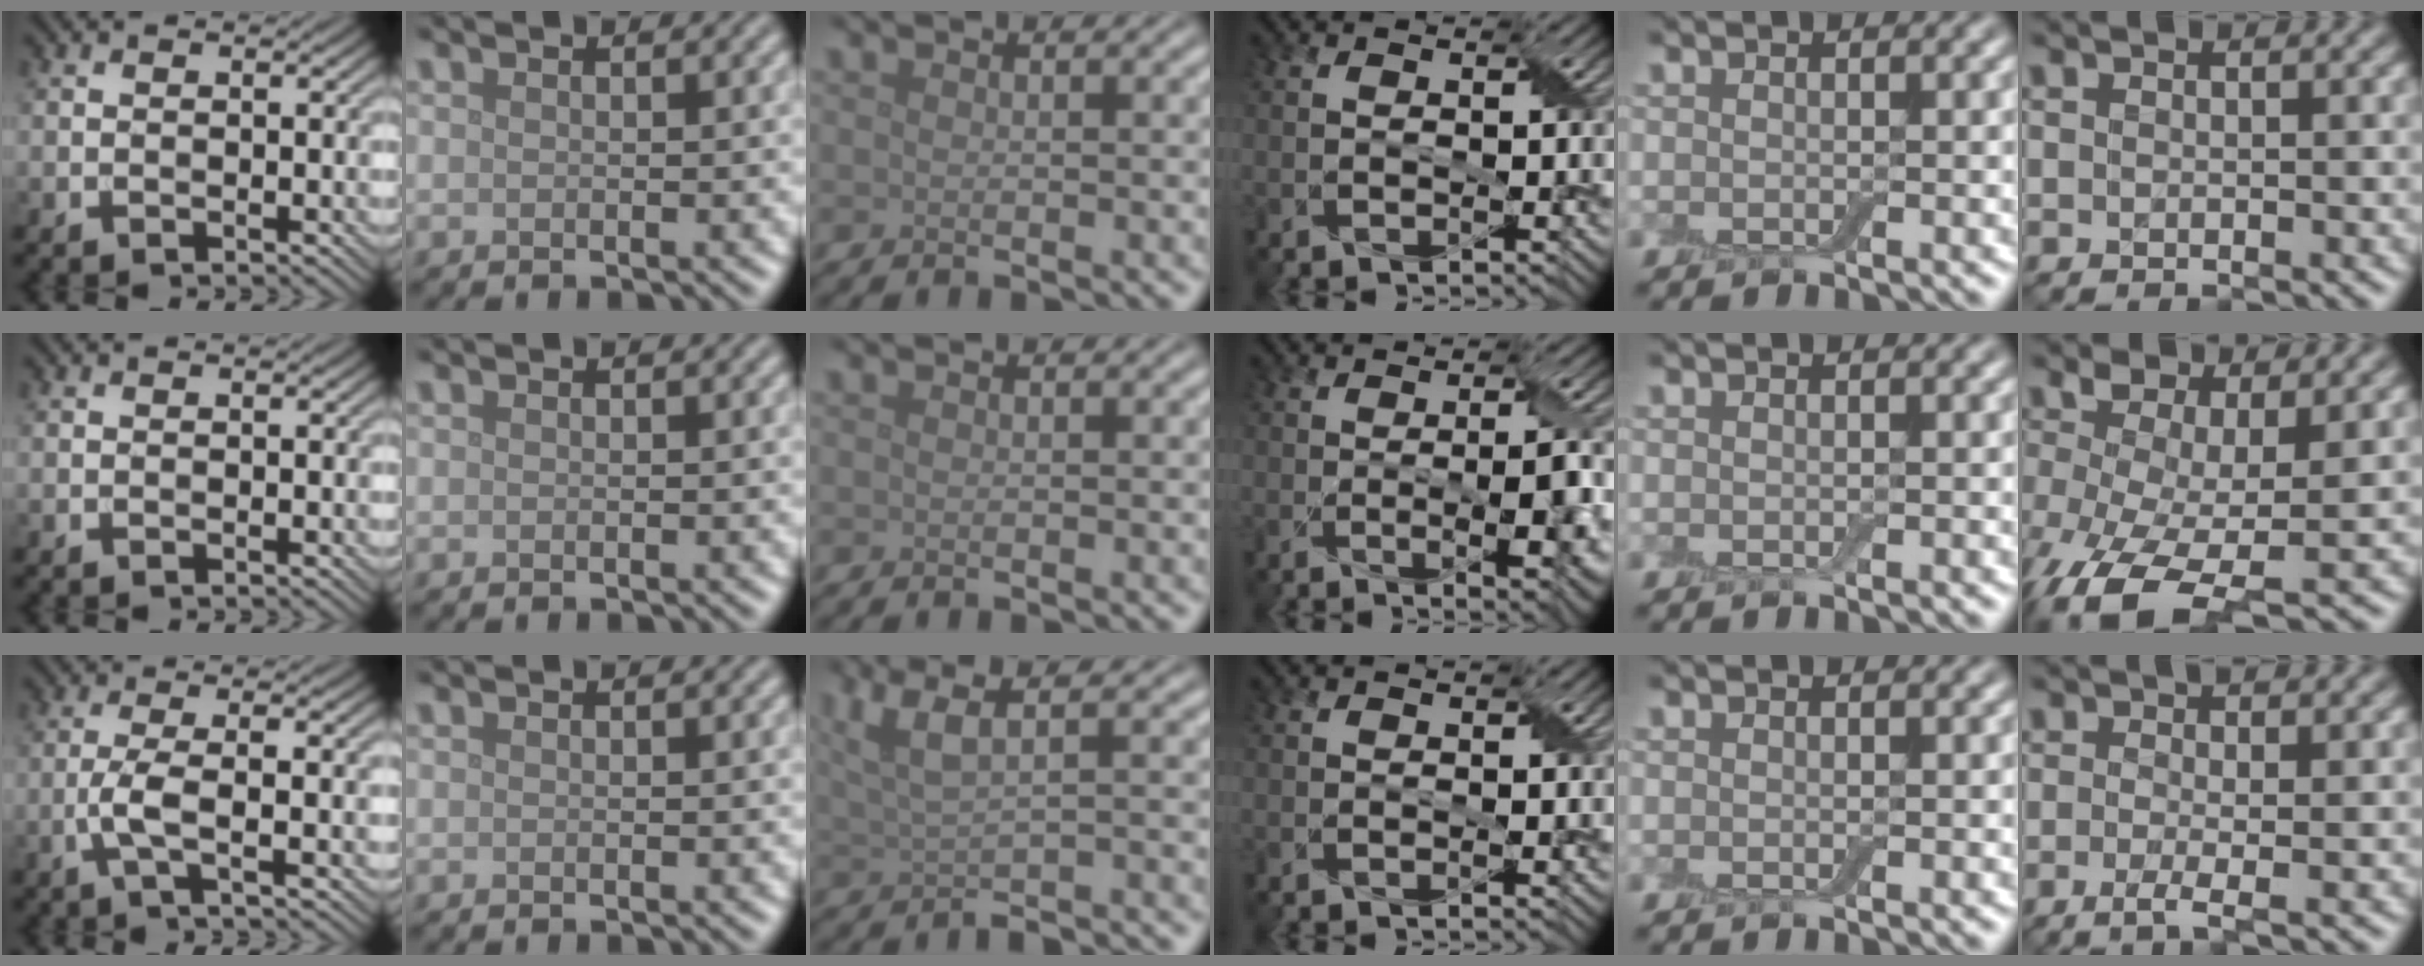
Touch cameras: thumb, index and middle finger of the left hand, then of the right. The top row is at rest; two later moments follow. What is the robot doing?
{"motion": "peel", "object": "aluminum foil"}